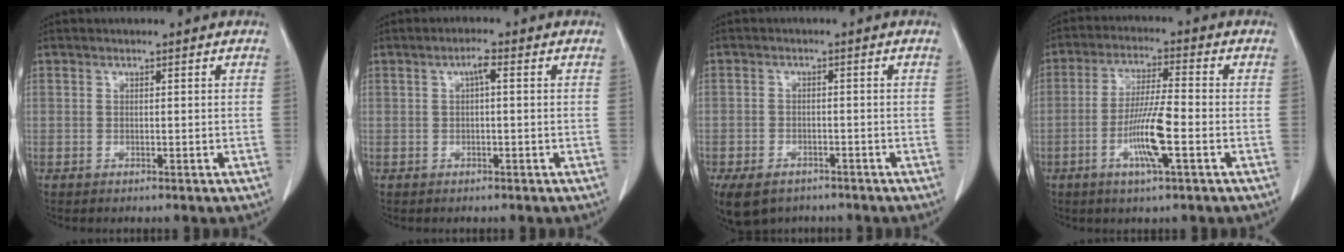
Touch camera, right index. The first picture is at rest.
{"total": 1.8, "force": [0.4, 0.3, 1.8], "torque": [-0.032, 0.005, 0.006]}
{"total": 8.7, "force": [-5.9, 5.4, 3.5], "torque": [-0.080, -0.004, -0.087]}
{"total": 8.5, "force": [-3.0, 0.2, 8.0], "torque": [-0.152, -0.007, -0.060]}